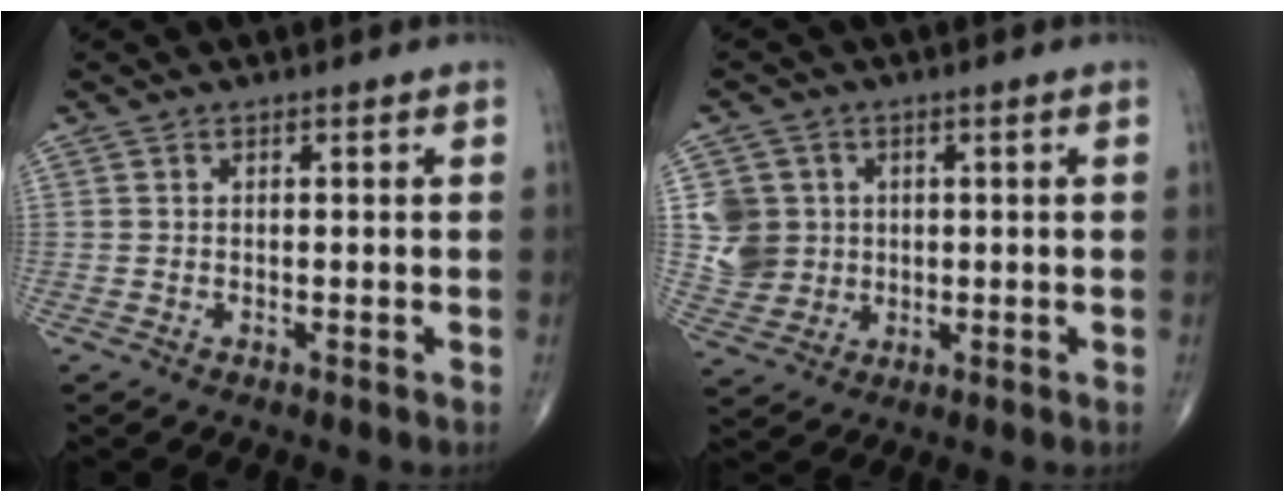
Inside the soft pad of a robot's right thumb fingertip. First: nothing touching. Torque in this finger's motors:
{"motor_torque": [-0.37, 0.47, 0.25, 0.28, 0.02]}